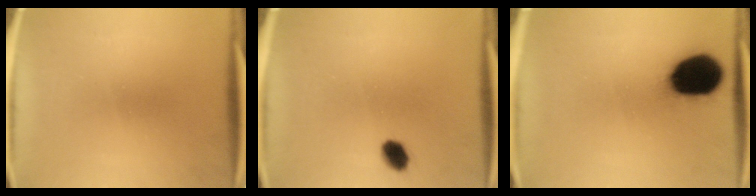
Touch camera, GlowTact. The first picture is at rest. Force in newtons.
{"total": 3.8}
{"total": 18.8}